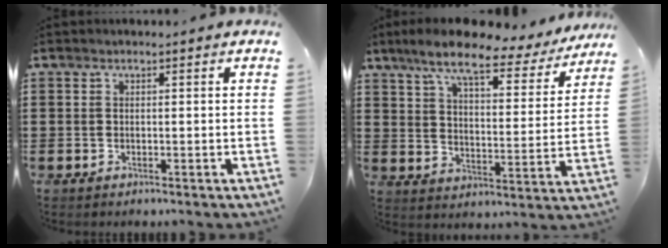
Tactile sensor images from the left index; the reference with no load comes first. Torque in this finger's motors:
{"motor_torque": [2.14, 0.00, 0.75, 0.21]}